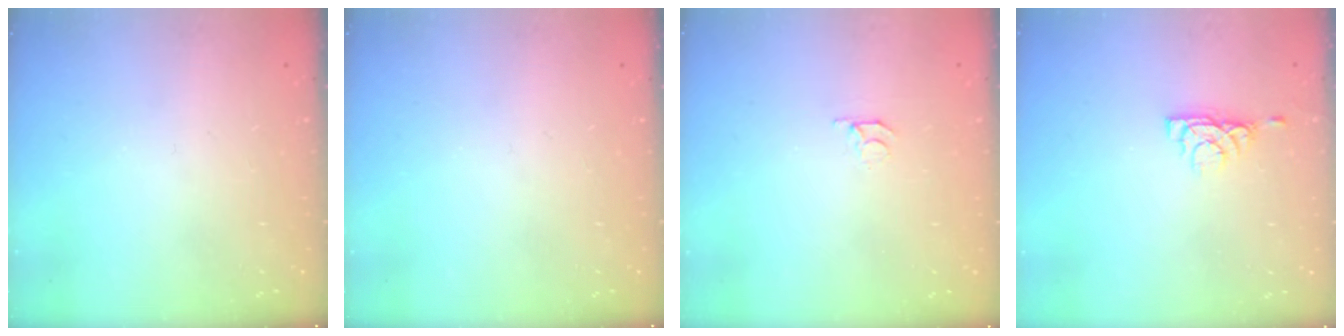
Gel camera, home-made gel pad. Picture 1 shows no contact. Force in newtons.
{"total": 0.0}
{"total": 3.0, "press": 3.0, "slide": 0.3}
{"total": 5.0, "press": 4.9, "slide": 0.9}